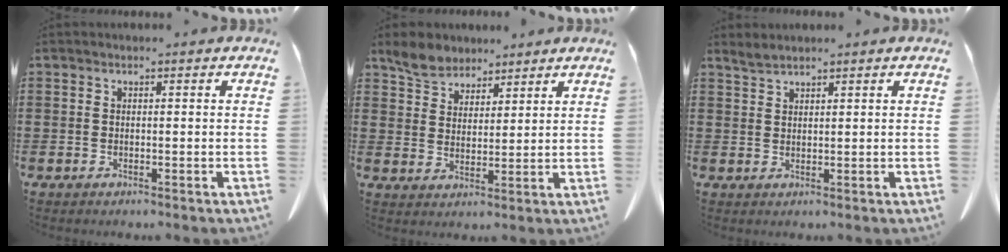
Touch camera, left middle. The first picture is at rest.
{"total": 5.3, "force": [4.6, 2.4, 0.9], "torque": [-0.039, -0.006, 0.089]}
{"total": 1.6, "force": [1.5, 0.0, 0.5], "torque": [-0.014, -0.002, 0.029]}